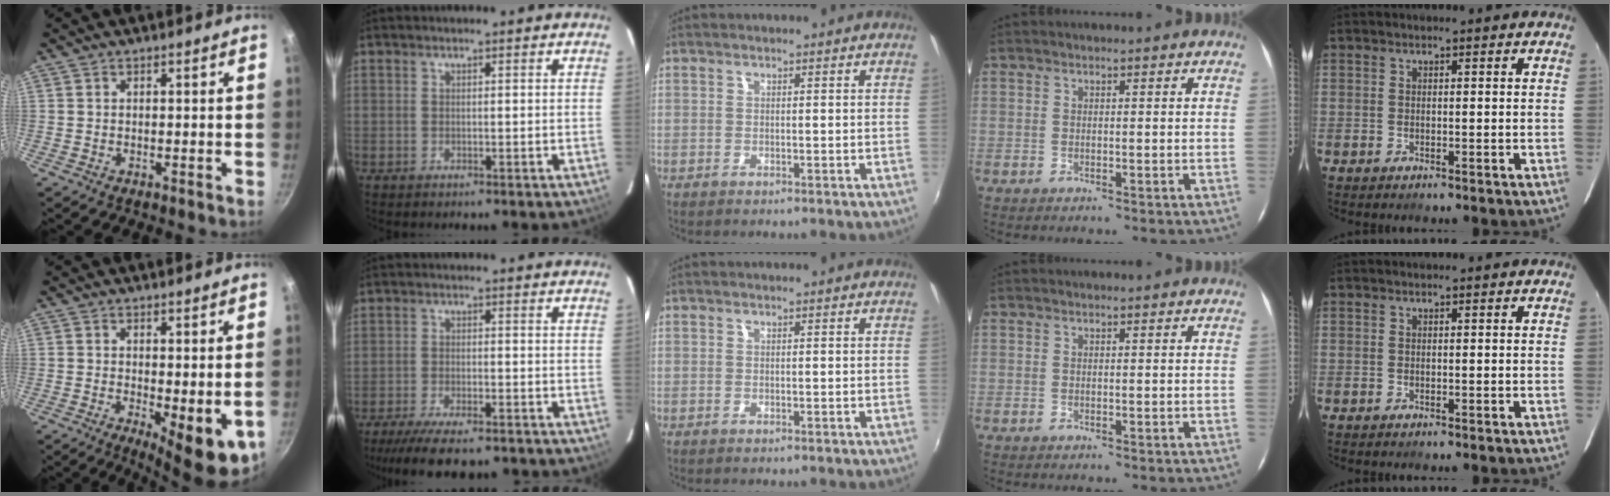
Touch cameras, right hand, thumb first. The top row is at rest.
{"thumb": {"total": 8.4, "force": [-1.2, 3.1, 7.8], "torque": [-0.089, -0.004, -0.005]}, "index": {"total": 13.9, "force": [-11.6, 3.3, 6.9], "torque": [-0.145, -0.032, -0.174]}}